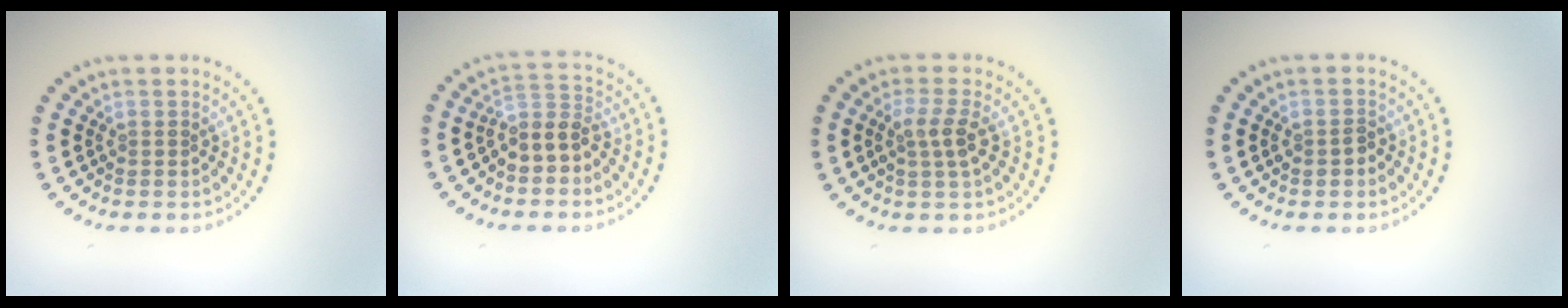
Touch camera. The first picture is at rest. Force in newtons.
{"total": 3.4, "press": 2.8, "slide": 1.8}
{"total": 2.4, "press": 2.1, "slide": 1.0}
{"total": 1.1, "press": 1.1, "slide": 0.3}